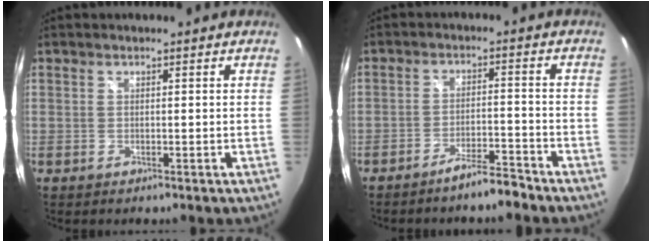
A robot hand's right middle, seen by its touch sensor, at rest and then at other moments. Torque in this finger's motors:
{"motor_torque": [1.17, -0.71, 0.16, 0.07]}